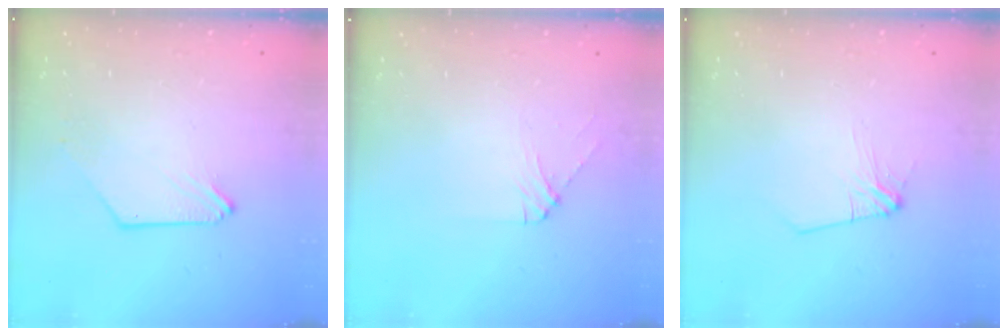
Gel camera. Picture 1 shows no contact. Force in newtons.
{"total": 3.7, "press": 3.7, "slide": 0.6}
{"total": 2.9, "press": 2.9, "slide": 0.4}